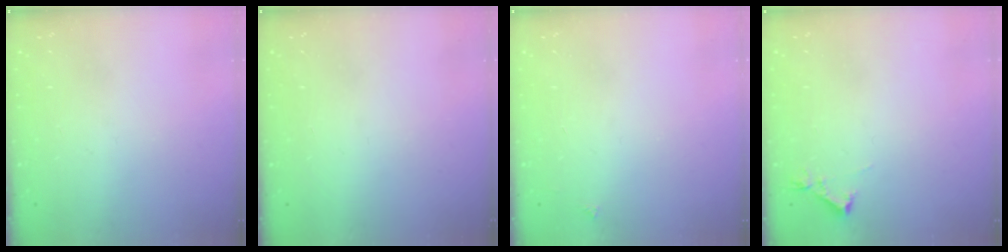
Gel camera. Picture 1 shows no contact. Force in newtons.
{"total": 1.5, "press": 1.5, "slide": 0.1}
{"total": 2.1, "press": 2.1, "slide": 0.3}
{"total": 3.4, "press": 3.3, "slide": 0.7}